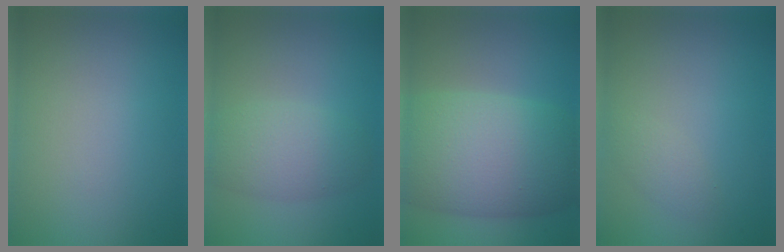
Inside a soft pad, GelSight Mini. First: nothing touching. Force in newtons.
{"total": 3.8, "press": 3.8, "slide": 0.1}
{"total": 11.3, "press": 11.3, "slide": 0.6}
{"total": 1.1, "press": 1.1, "slide": 0.0}